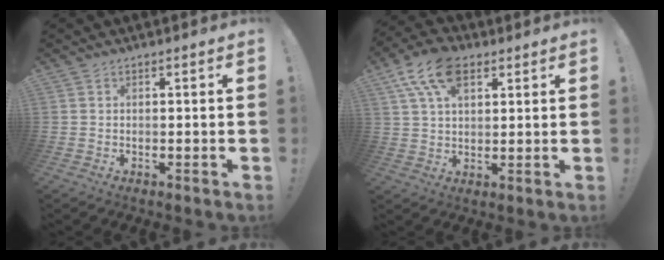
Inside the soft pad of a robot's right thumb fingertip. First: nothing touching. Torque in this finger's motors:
{"motor_torque": [0.78, 0.95, 0.11, 0.04, 0.04]}